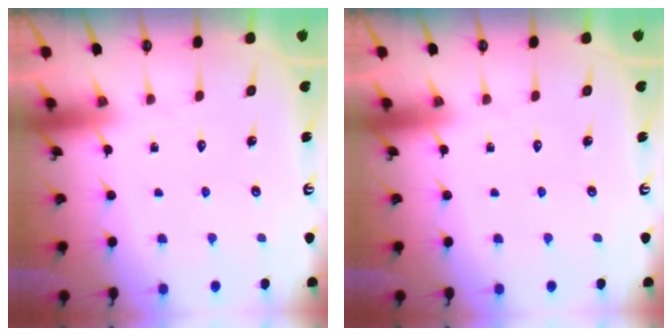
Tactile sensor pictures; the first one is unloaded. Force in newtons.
{"total": 0.0}